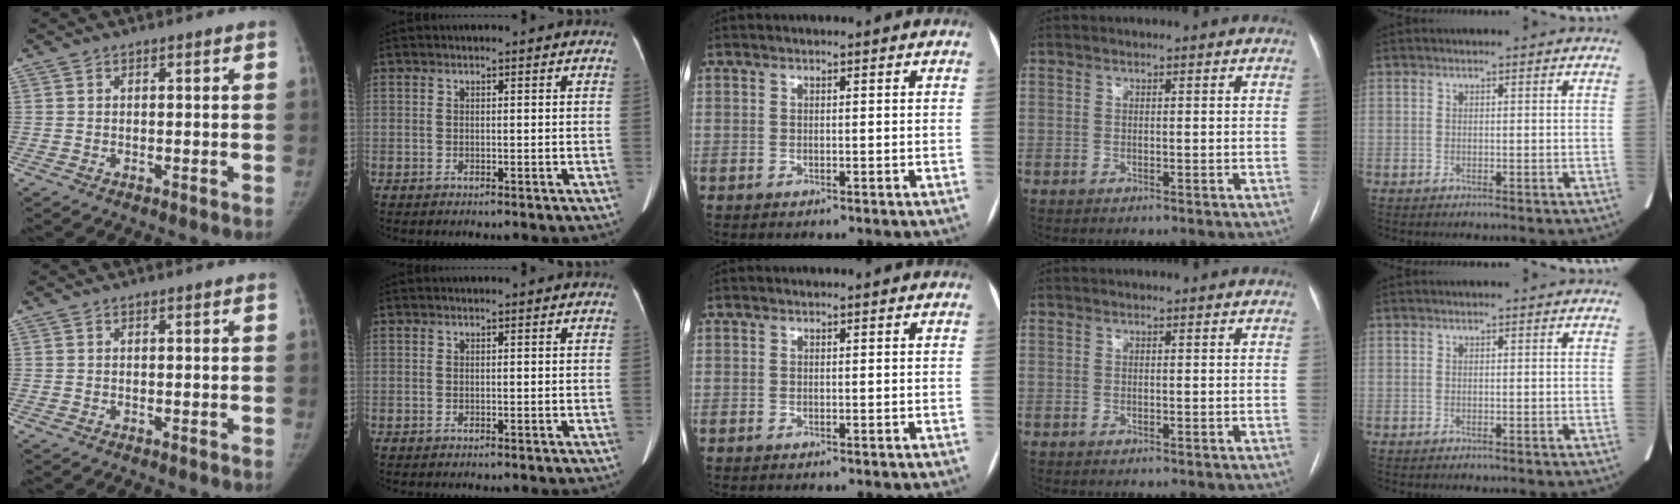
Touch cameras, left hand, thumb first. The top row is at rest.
{}